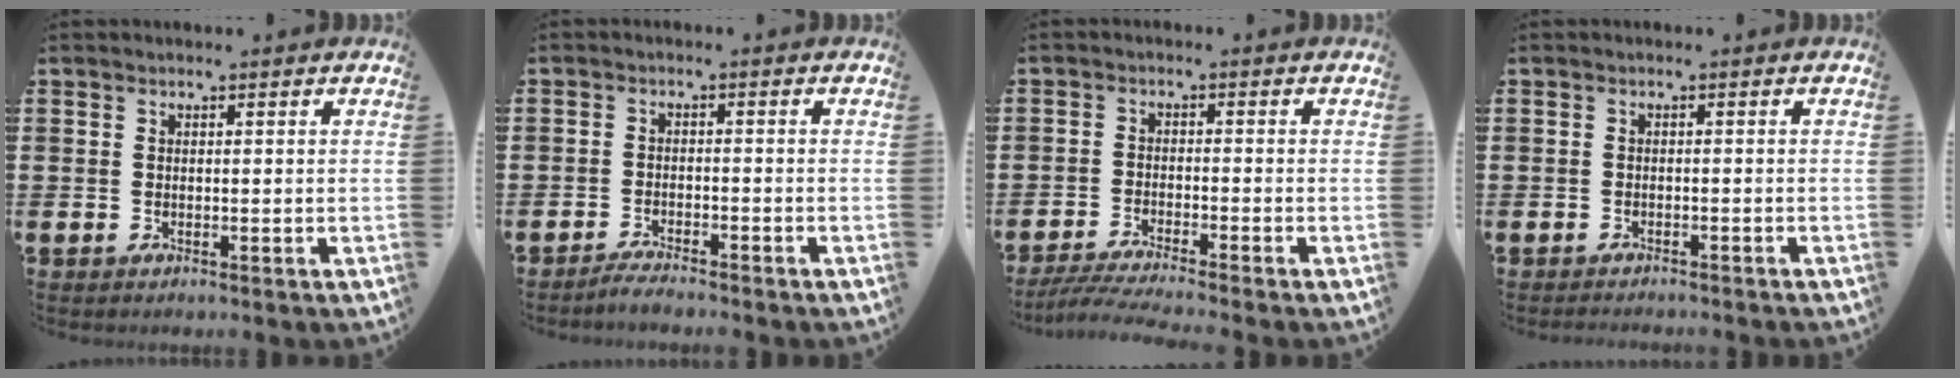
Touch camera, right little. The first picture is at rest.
{"total": 1.8, "force": [-1.8, -0.1, 0.4], "torque": [-0.008, 0.003, -0.035]}
{"total": 3.1, "force": [-2.6, -0.2, 1.7], "torque": [-0.033, -0.008, -0.050]}
{"total": 0.8, "force": [-0.8, -0.1, 0.0], "torque": [-0.001, -0.002, -0.017]}